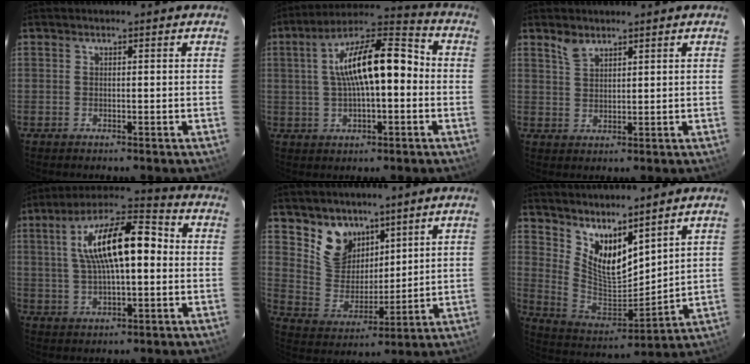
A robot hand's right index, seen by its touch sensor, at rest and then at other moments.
{"total": 15.5, "force": [0.5, 5.7, 14.4], "torque": [-0.243, 0.032, 0.005]}
{"total": 3.3, "force": [2.5, 1.5, 1.5], "torque": [-0.027, 0.004, 0.050]}
{"total": 16.4, "force": [2.0, 6.0, 15.2], "torque": [-0.265, 0.031, 0.030]}
{"total": 10.3, "force": [6.9, 6.9, 3.3], "torque": [-0.065, 0.000, 0.145]}
{"total": 13.4, "force": [9.6, 5.0, 7.9], "torque": [-0.144, -0.015, 0.189]}